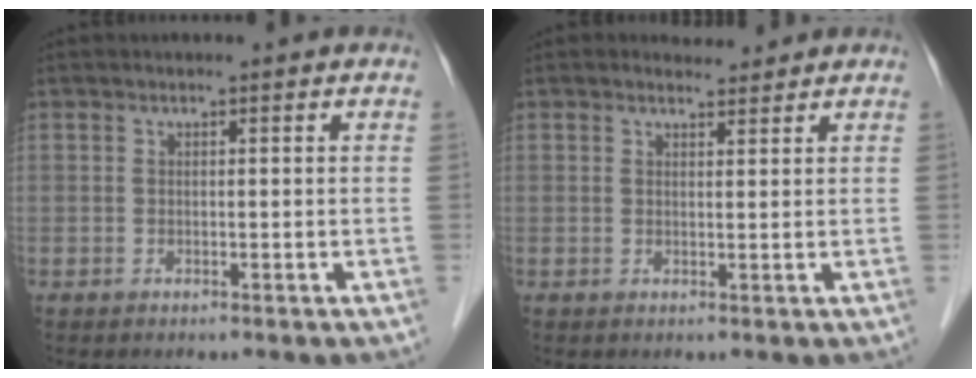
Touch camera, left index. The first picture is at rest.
{"total": 1.7, "force": [1.6, 0.4, -0.1], "torque": [-0.006, 0.001, 0.026]}